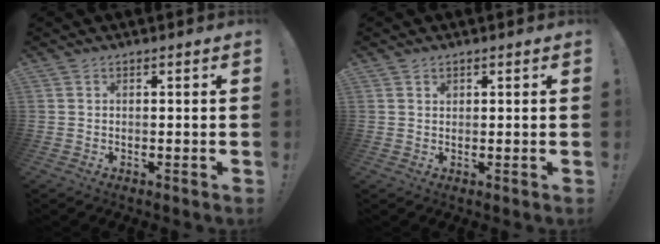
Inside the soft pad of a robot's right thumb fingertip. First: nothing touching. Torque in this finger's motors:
{"motor_torque": [0.30, -0.38, -0.20, 0.06, -0.06]}